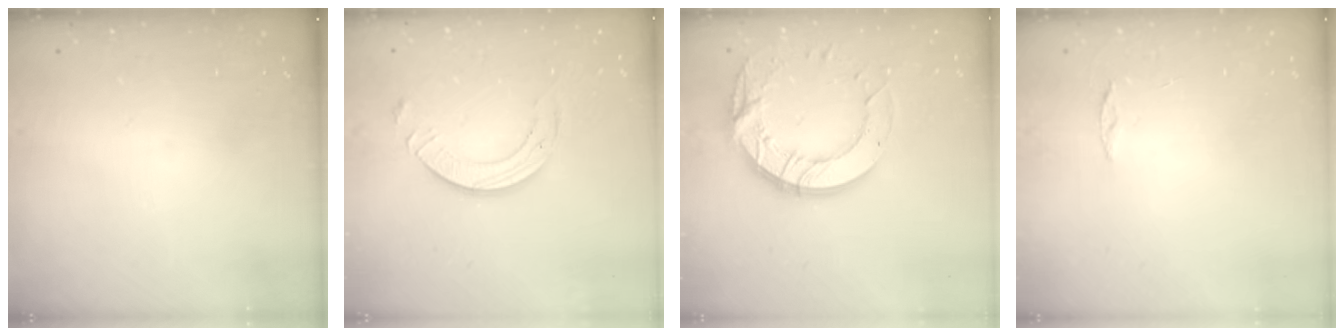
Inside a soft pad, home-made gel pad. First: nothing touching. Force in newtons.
{"total": 8.8, "press": 8.7, "slide": 0.9}
{"total": 15.8, "press": 15.8, "slide": 1.1}
{"total": 3.1, "press": 3.1, "slide": 0.3}